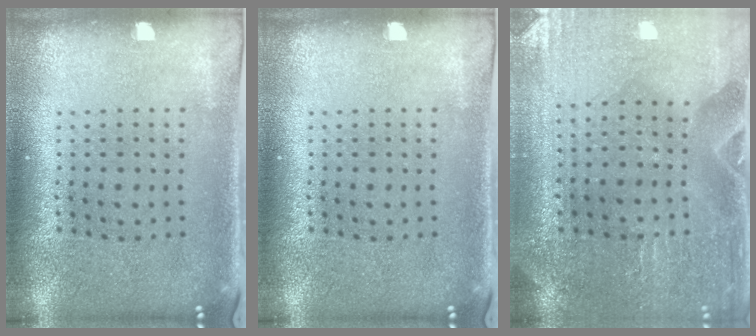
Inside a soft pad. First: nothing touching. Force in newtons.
{"total": 0.0}
{"total": 0.8, "press": 0.8, "slide": 0.2}